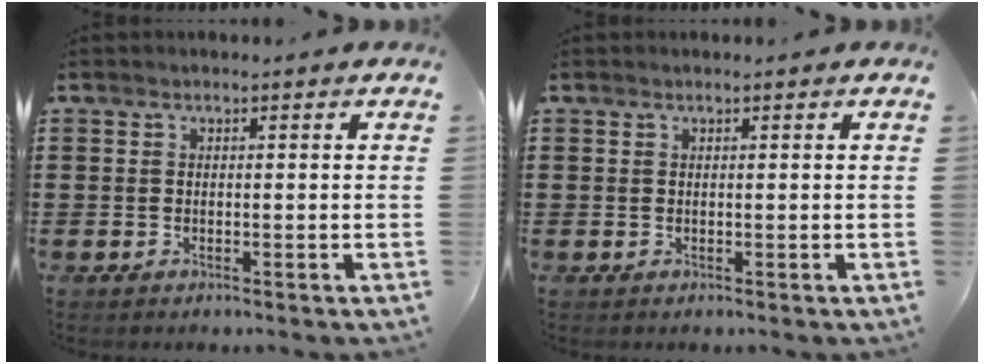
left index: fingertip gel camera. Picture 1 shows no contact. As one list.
[{"total": 0.0}]